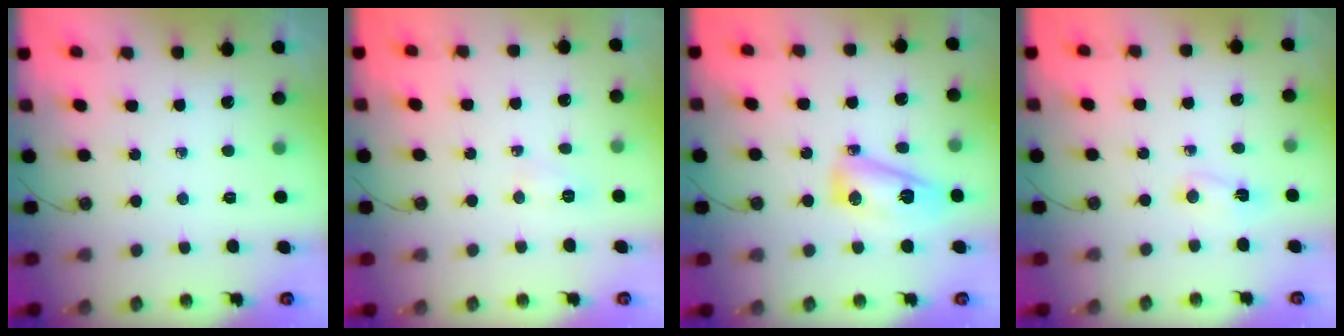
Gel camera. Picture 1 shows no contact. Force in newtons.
{"total": 11.5, "press": 5.4, "slide": 10.1}
{"total": 10.2, "press": 10.2, "slide": 0.7}
{"total": 2.8, "press": 2.7, "slide": 0.5}